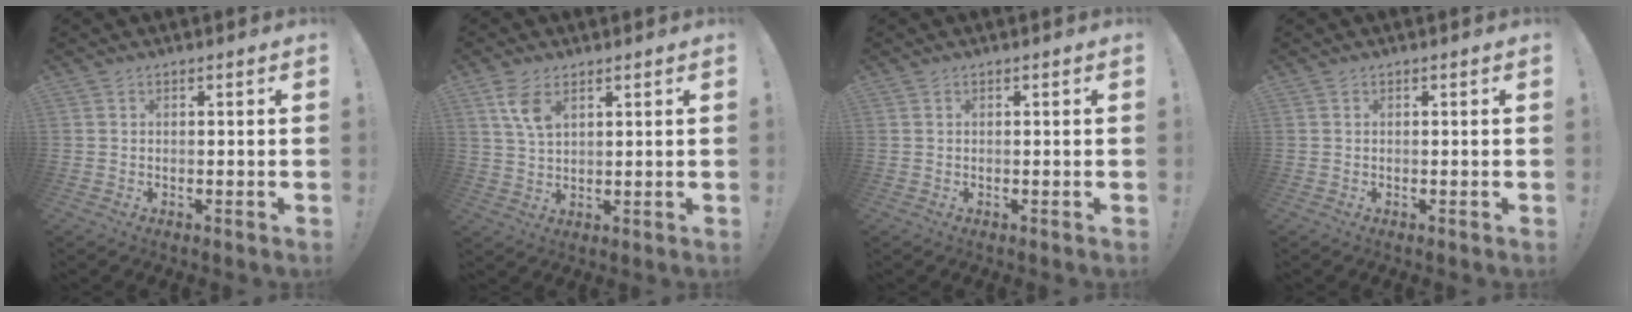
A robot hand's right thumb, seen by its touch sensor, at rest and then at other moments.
{"total": 6.5, "force": [3.4, 3.2, 4.5], "torque": [-0.085, -0.015, 0.062]}
{"total": 0.0}
{"total": 0.0}